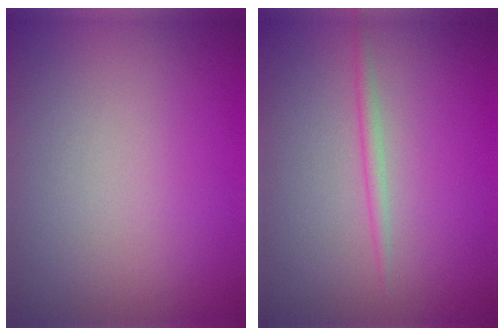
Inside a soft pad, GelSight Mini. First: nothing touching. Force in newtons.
{"total": 1.1, "press": 1.1, "slide": 0.1}